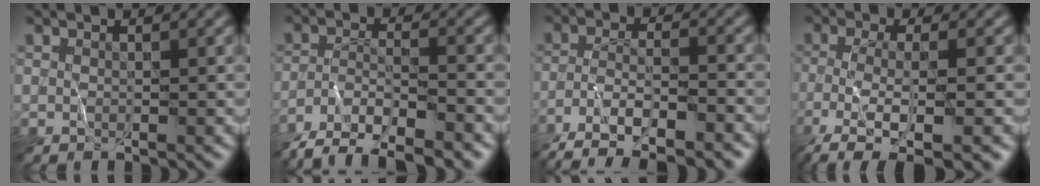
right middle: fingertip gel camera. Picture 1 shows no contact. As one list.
[{"total": 8.5, "force": [-7.2, 1.9, 3.9], "torque": [-0.059, -0.017, -0.124]}, {"total": 9.5, "force": [-7.5, 2.8, 5.0], "torque": [-0.077, -0.010, -0.128]}, {"total": 6.2, "force": [-3.7, 1.4, 4.8], "torque": [-0.085, -0.003, -0.076]}]